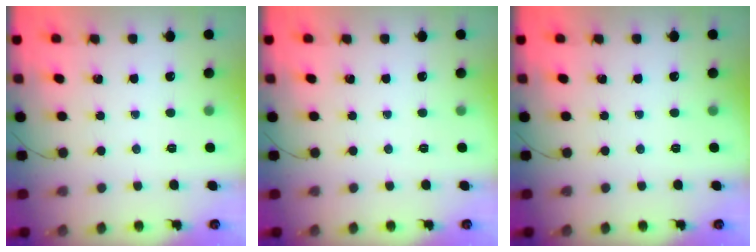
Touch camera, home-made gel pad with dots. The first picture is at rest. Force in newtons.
{"total": 0.0}
{"total": 0.0}